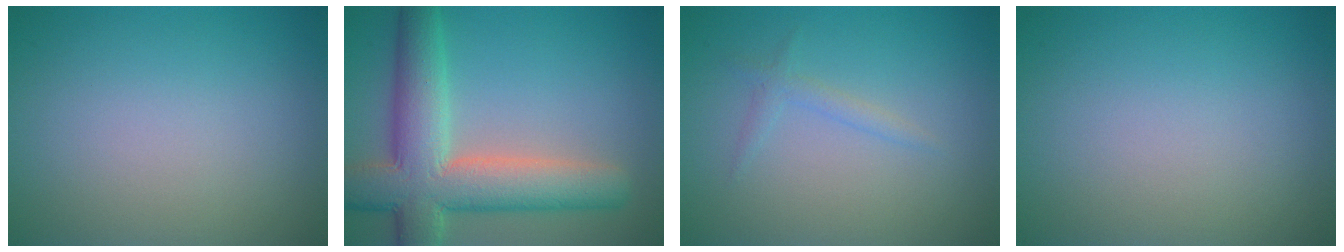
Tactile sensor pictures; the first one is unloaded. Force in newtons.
{"total": 9.3, "press": 9.3, "slide": 0.6}
{"total": 1.1, "press": 1.1, "slide": 0.2}
{"total": 0.0}